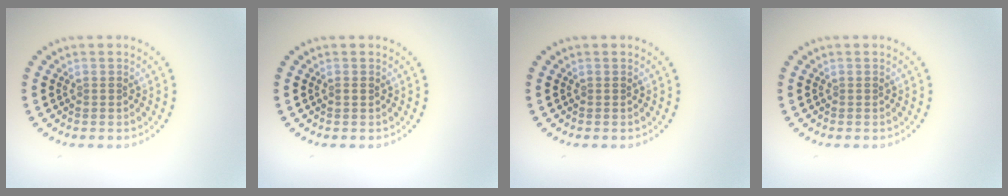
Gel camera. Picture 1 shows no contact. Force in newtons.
{"total": 0.7, "press": 0.7, "slide": 0.1}
{"total": 0.0}
{"total": 0.0}